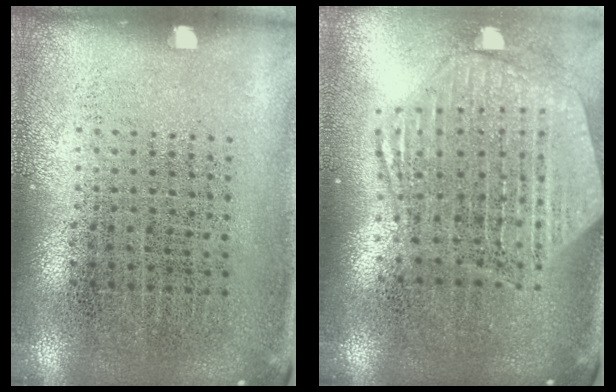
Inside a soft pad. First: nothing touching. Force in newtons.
{"total": 2.8, "press": 2.3, "slide": 1.6}